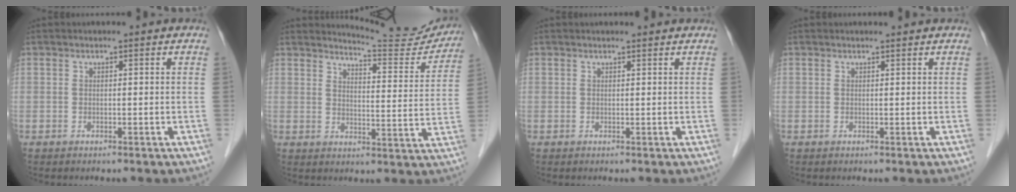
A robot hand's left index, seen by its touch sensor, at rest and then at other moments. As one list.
[{"total": 12.1, "force": [12.0, 0.7, 1.2], "torque": [-0.012, -0.049, 0.142]}, {"total": 2.0, "force": [2.0, 0.2, 0.4], "torque": [-0.009, 0.011, 0.024]}, {"total": 1.0, "force": [1.0, 0.0, 0.2], "torque": [-0.008, 0.004, 0.015]}]